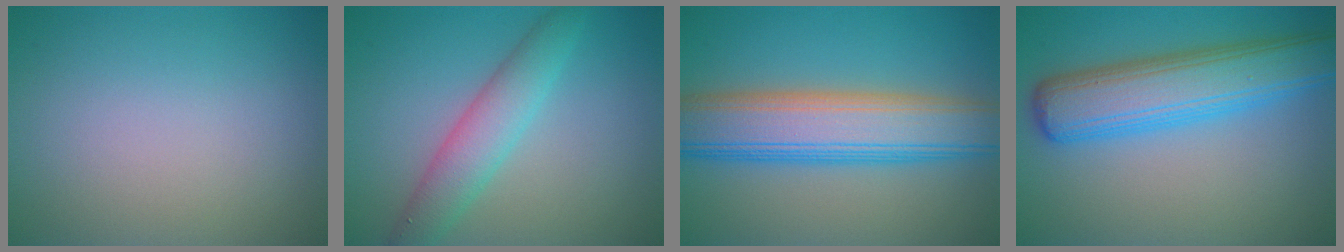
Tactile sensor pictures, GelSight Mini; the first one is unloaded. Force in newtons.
{"total": 4.1, "press": 4.1, "slide": 0.0}
{"total": 9.2, "press": 9.2, "slide": 0.3}
{"total": 7.8, "press": 7.8, "slide": 0.2}